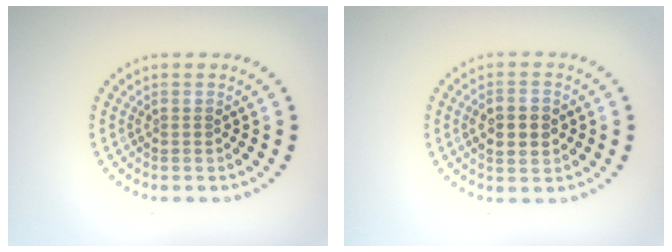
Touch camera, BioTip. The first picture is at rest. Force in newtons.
{"total": 3.7, "press": 3.7, "slide": 0.1}